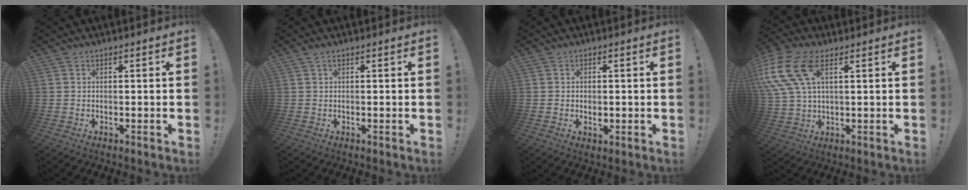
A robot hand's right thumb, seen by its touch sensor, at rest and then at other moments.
{"total": 1.0, "force": [0.5, 0.1, 0.9], "torque": [-0.019, 0.000, 0.008]}
{"total": 1.7, "force": [-0.2, 1.3, 1.0], "torque": [-0.010, 0.000, -0.005]}
{"total": 16.0, "force": [6.2, 8.4, 12.1], "torque": [-0.260, -0.015, 0.116]}